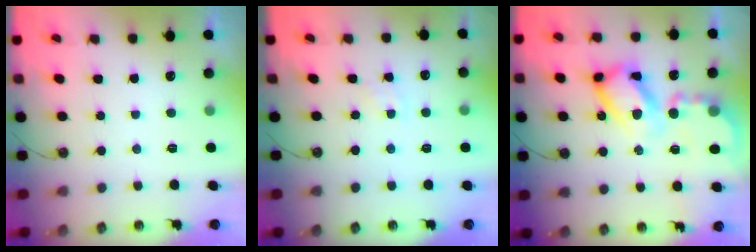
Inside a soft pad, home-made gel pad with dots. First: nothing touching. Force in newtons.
{"total": 3.0, "press": 2.9, "slide": 0.4}
{"total": 18.7, "press": 18.6, "slide": 1.7}